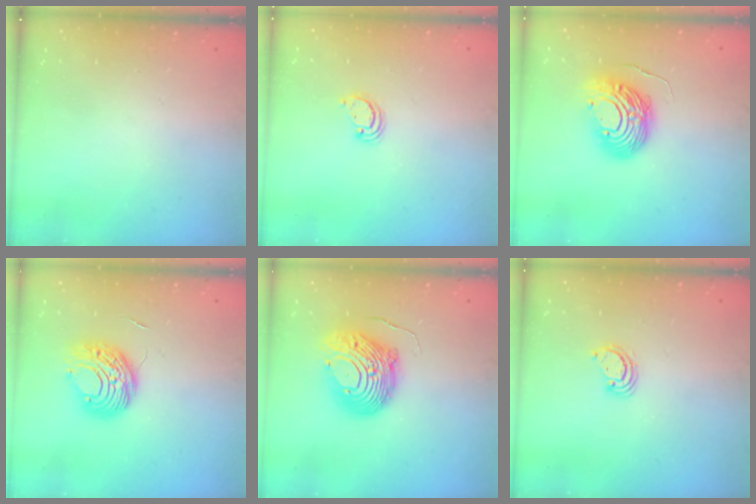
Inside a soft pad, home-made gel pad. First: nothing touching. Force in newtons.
{"total": 2.6, "press": 2.6, "slide": 0.2}
{"total": 12.6, "press": 12.5, "slide": 1.1}
{"total": 8.8, "press": 8.8, "slide": 0.6}
{"total": 13.5, "press": 13.4, "slide": 1.4}
{"total": 2.9, "press": 2.9, "slide": 0.3}